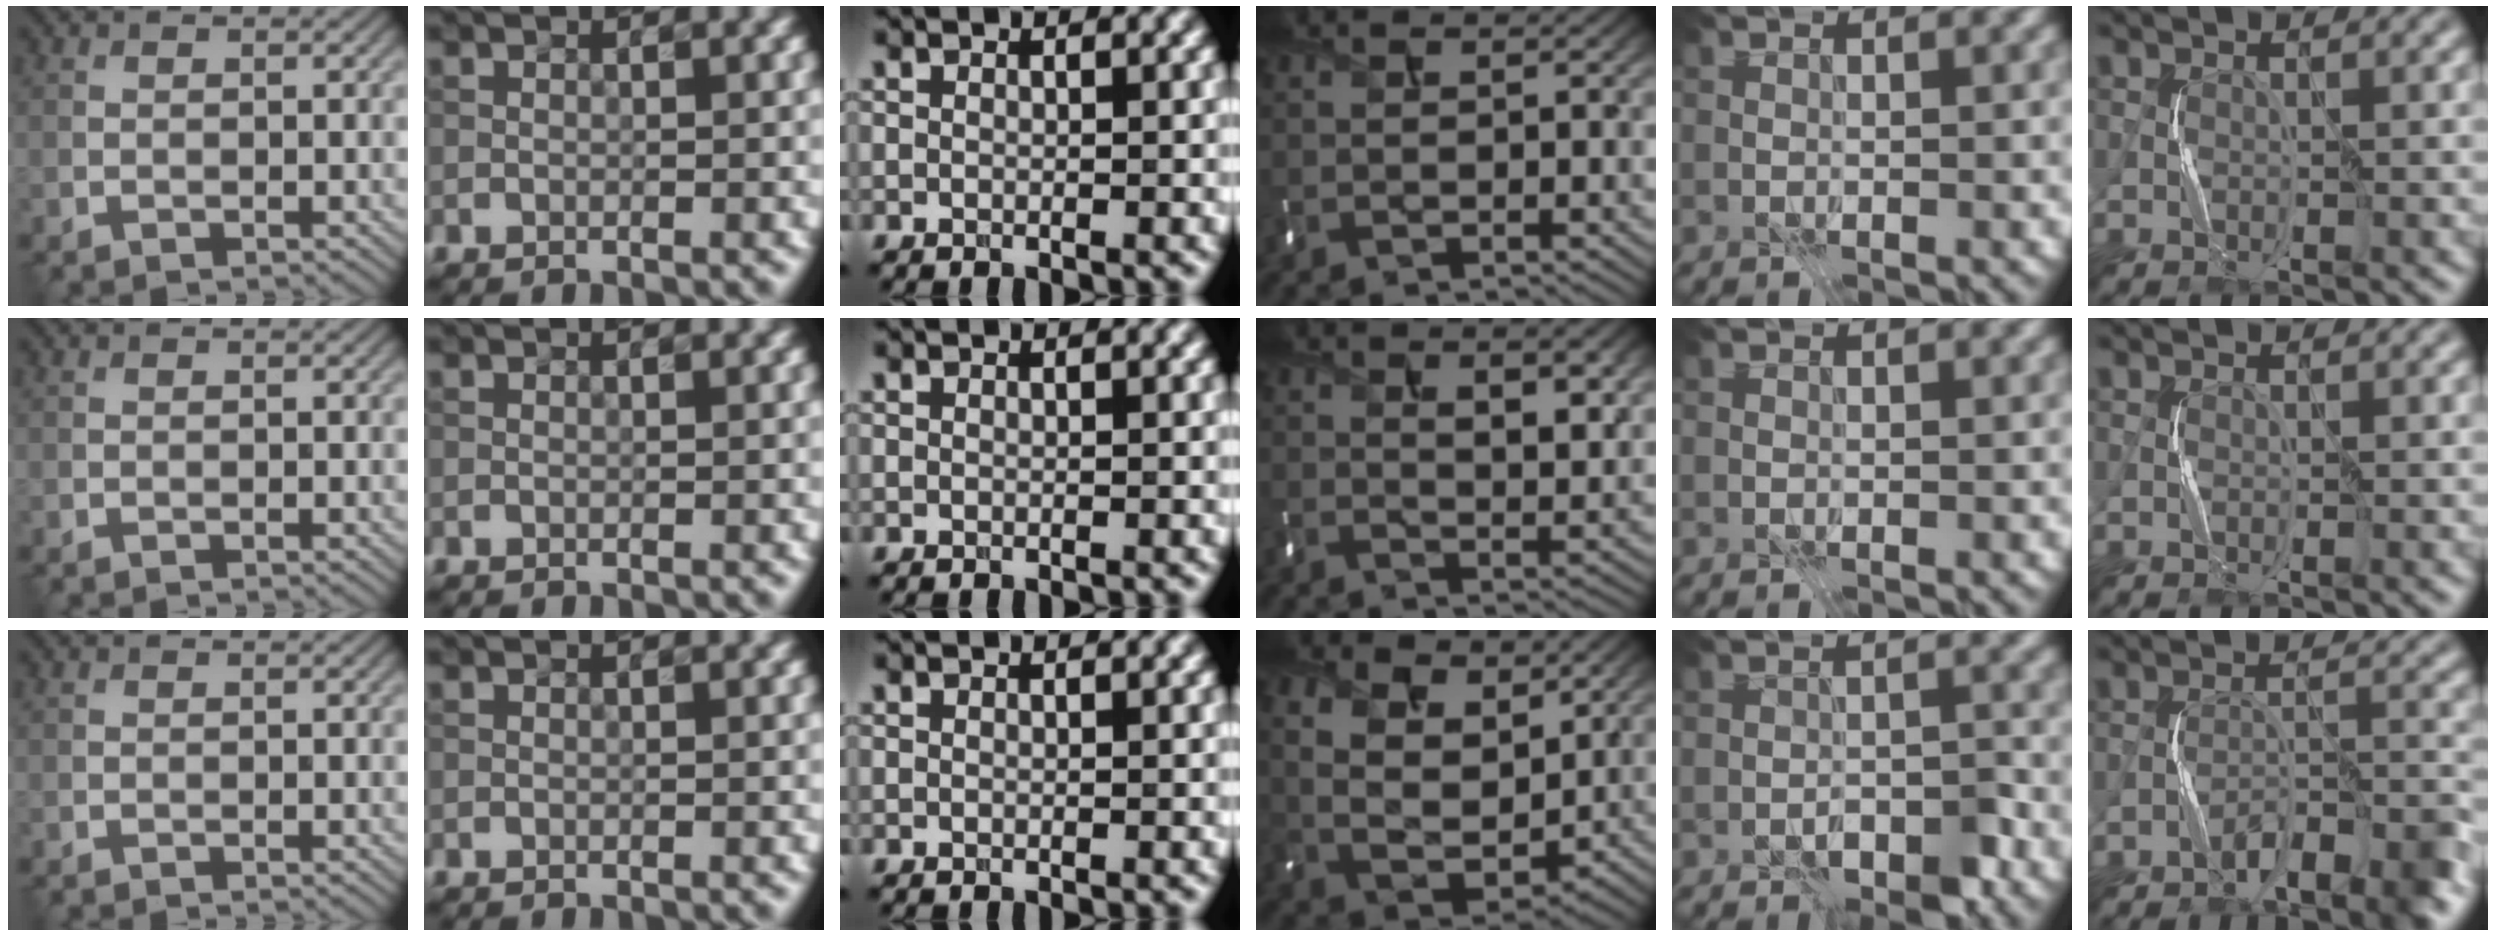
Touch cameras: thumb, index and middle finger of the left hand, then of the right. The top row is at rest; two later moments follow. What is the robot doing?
{"motion": "squeeze", "object": "air blower"}